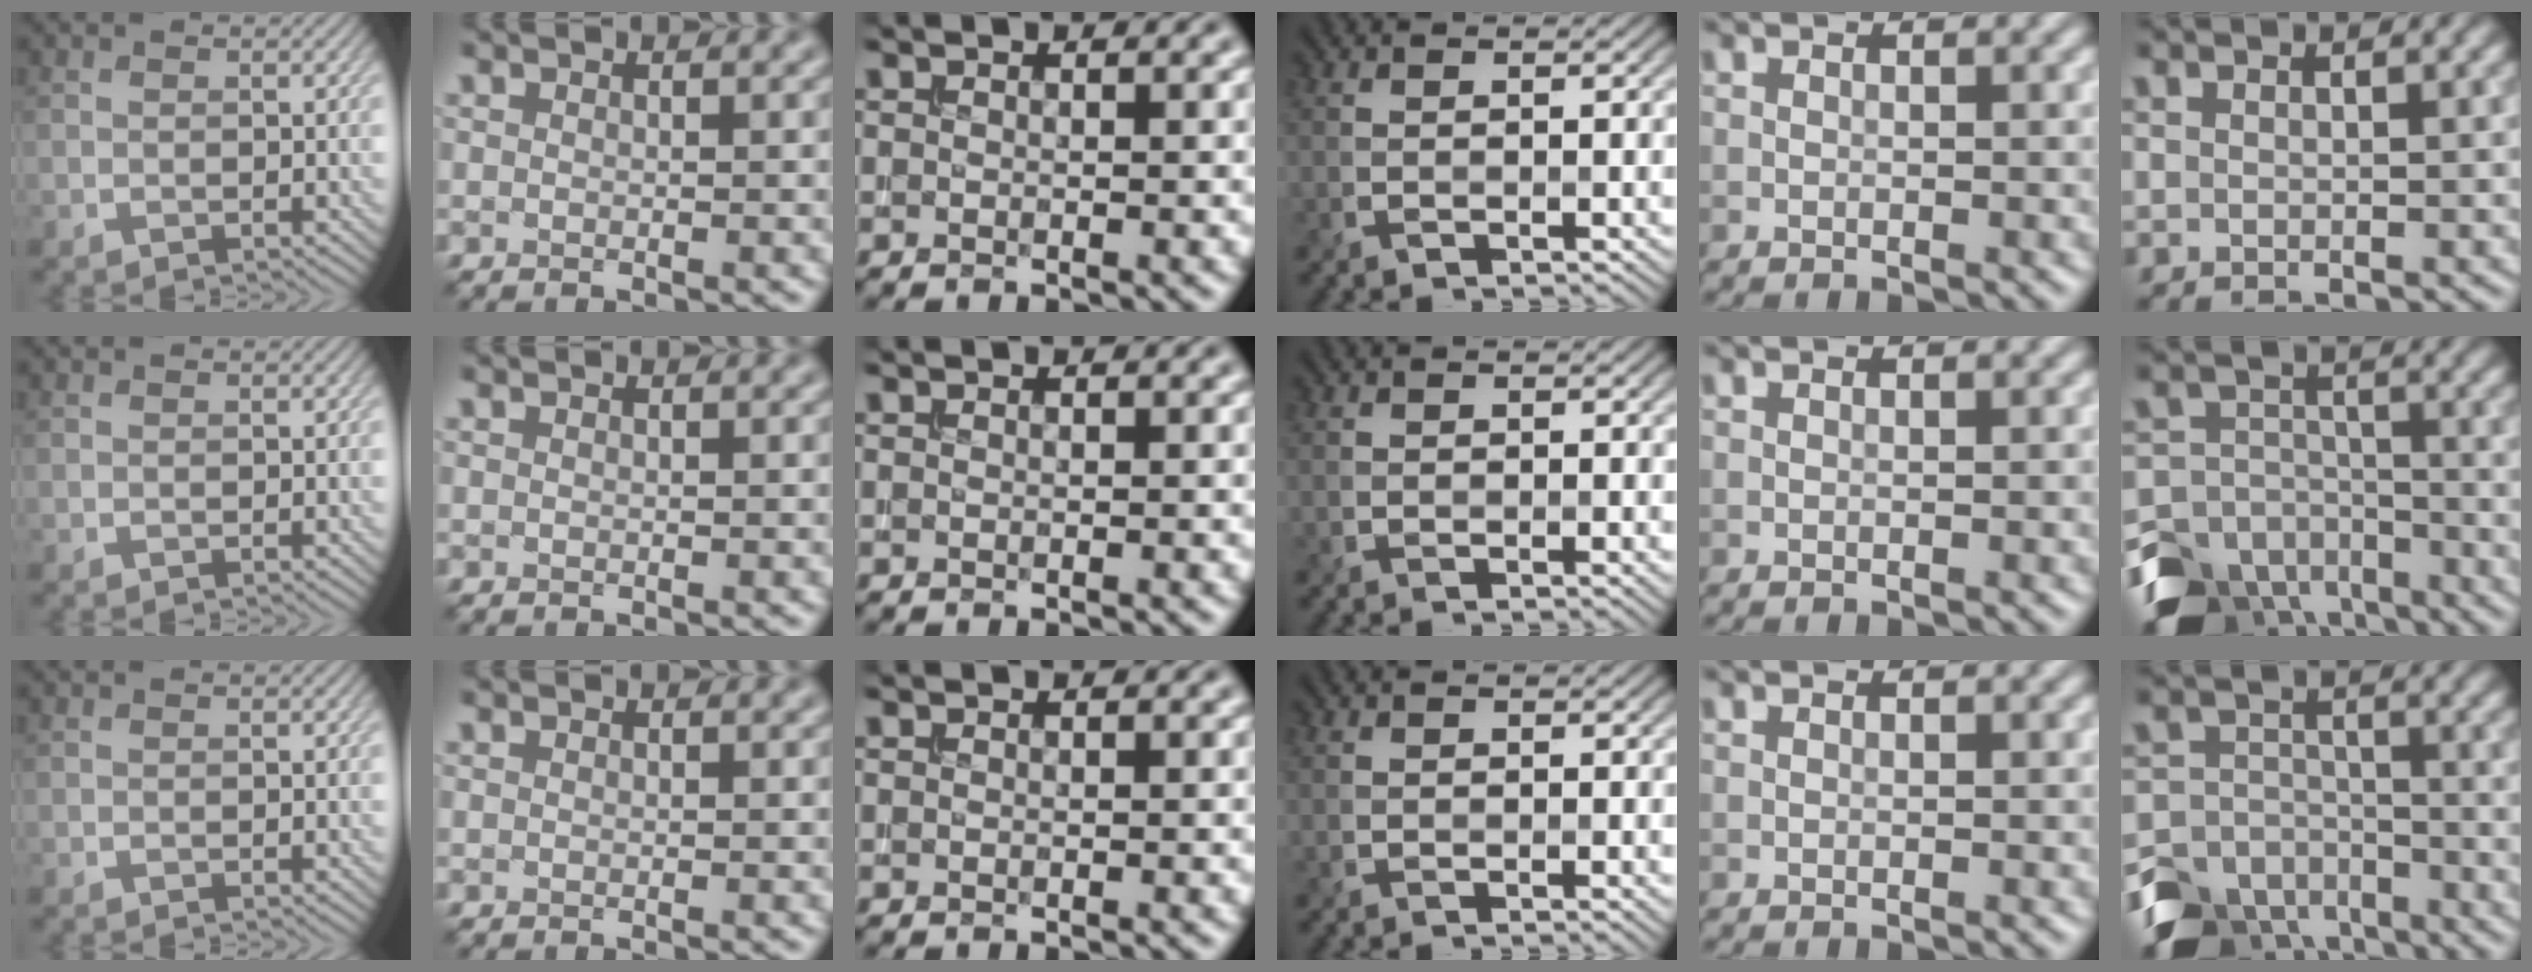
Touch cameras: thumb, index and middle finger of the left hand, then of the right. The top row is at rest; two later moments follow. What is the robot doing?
{"motion": "extract", "object": "bucket"}